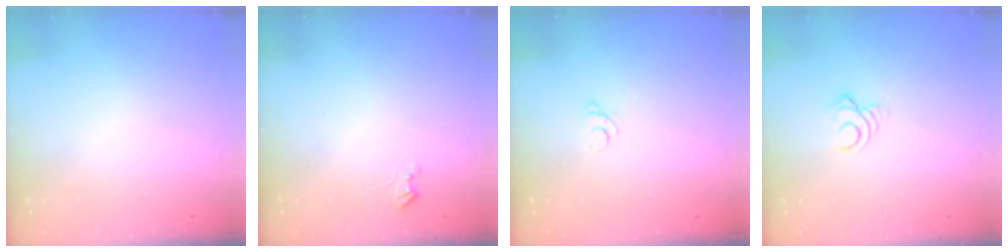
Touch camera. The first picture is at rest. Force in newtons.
{"total": 2.7, "press": 2.7, "slide": 0.3}
{"total": 2.5, "press": 2.5, "slide": 0.3}
{"total": 5.5, "press": 5.5, "slide": 0.7}